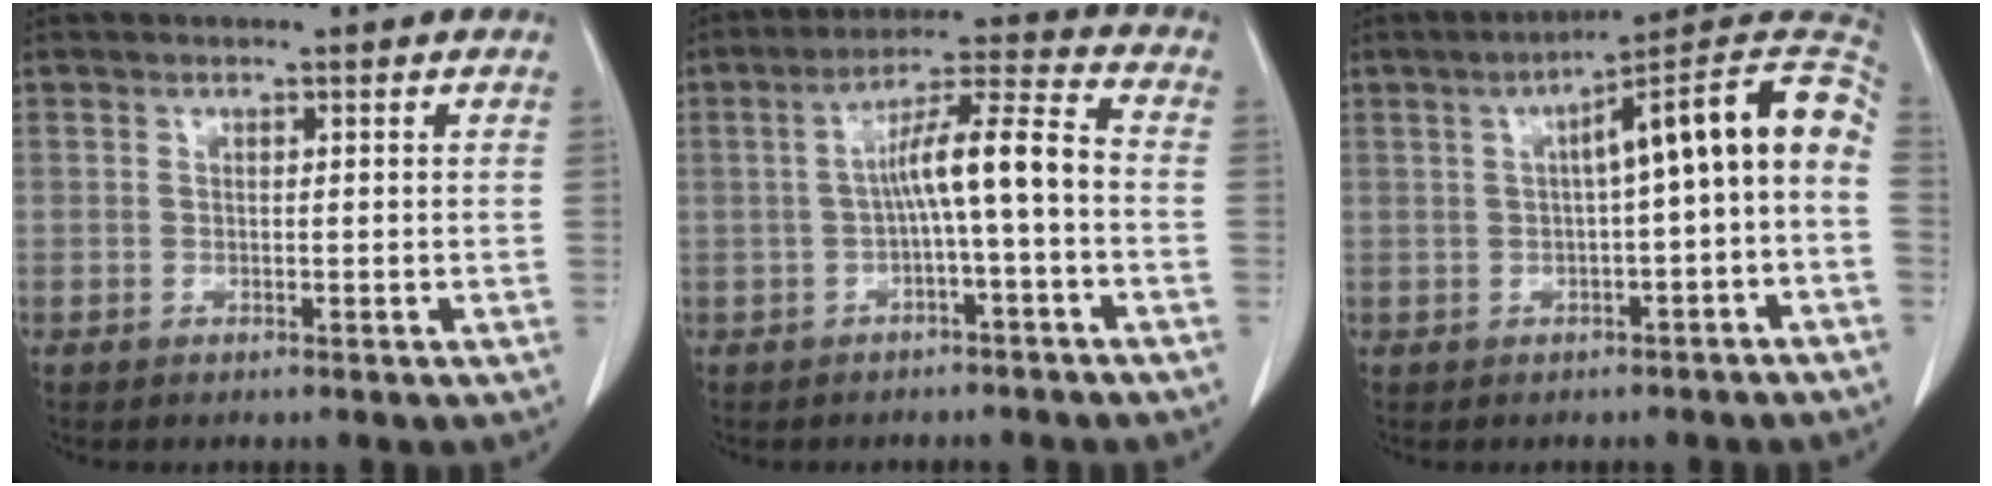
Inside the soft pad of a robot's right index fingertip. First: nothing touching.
{"total": 8.4, "force": [-1.3, 0.1, 8.3], "torque": [-0.141, 0.030, -0.022]}
{"total": 12.5, "force": [0.5, 0.8, 12.5], "torque": [-0.173, 0.045, 0.002]}